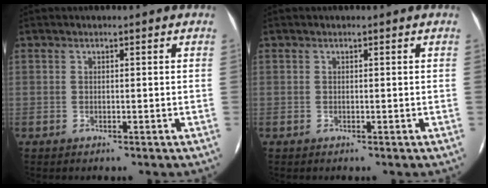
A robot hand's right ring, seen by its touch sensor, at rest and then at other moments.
{"total": 0.0}